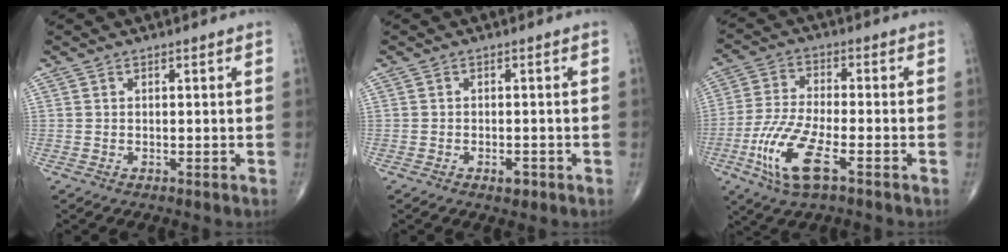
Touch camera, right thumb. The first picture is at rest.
{"total": 1.9, "force": [-1.1, 0.9, 1.3], "torque": [-0.015, 0.001, -0.016]}
{"total": 11.8, "force": [-5.1, 3.7, 10.0], "torque": [-0.224, 0.008, -0.097]}